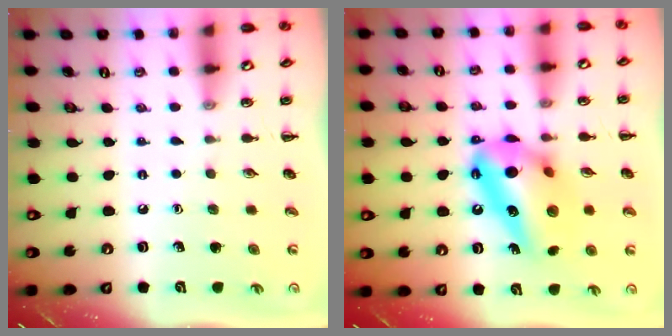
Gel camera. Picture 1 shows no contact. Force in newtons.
{"total": 17.9, "press": 17.9, "slide": 0.5}